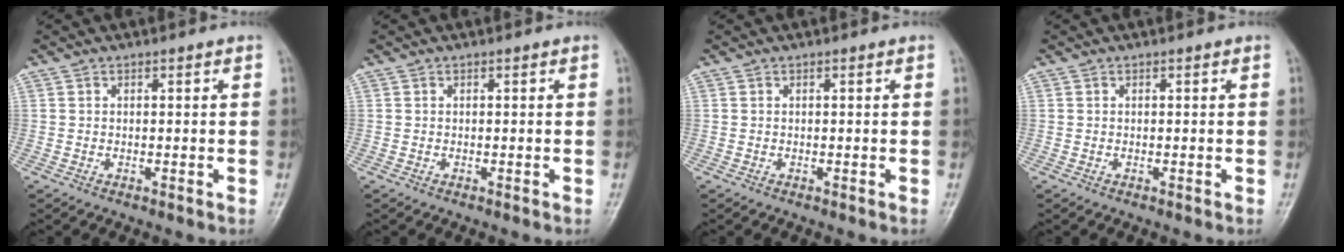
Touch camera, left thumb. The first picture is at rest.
{"total": 0.0}
{"total": 0.0}
{"total": 0.0}